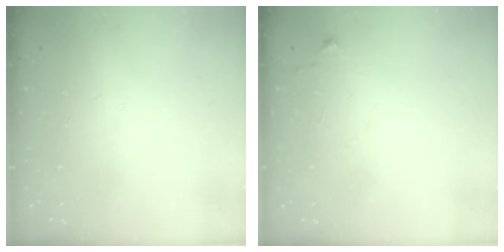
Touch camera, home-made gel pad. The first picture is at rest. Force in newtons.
{"total": 4.7, "press": 4.7, "slide": 0.6}